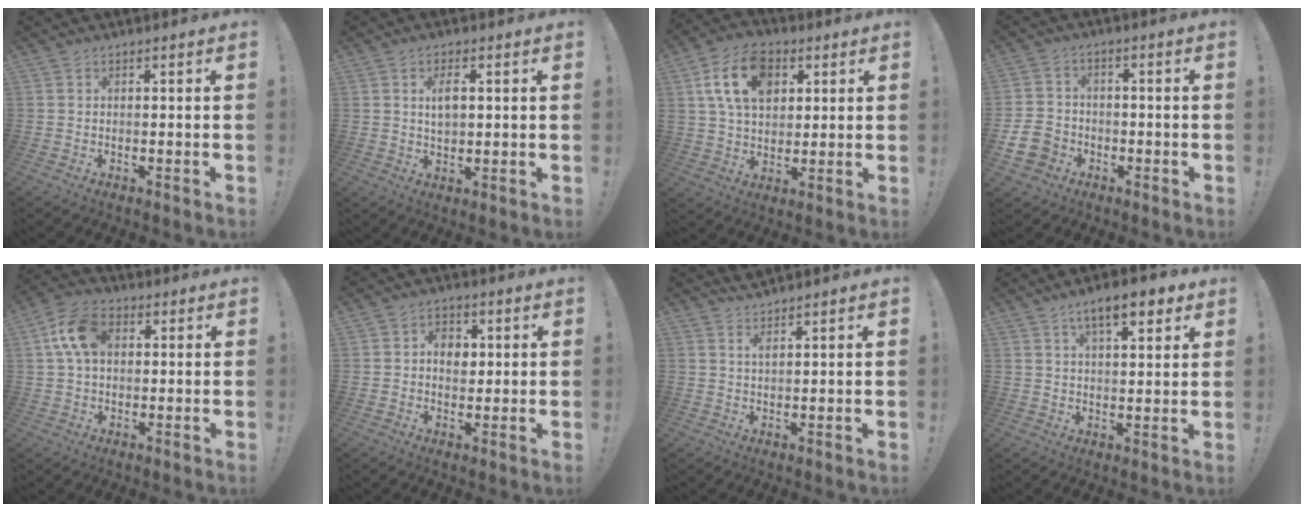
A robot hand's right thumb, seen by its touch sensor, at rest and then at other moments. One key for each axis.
{"total": 5.0, "fx": 1.1, "fy": 2.7, "fz": 4.1, "tx": -0.059, "ty": 0.000, "tz": 0.014}
{"total": 15.7, "fx": 6.0, "fy": 10.7, "fz": 9.8, "tx": -0.163, "ty": -0.008, "tz": 0.113}
{"total": 9.1, "fx": -3.8, "fy": 7.4, "fz": 3.6, "tx": -0.076, "ty": 0.022, "tz": -0.070}
{"total": 11.4, "fx": 2.6, "fy": 7.6, "fz": 8.2, "tx": -0.156, "ty": 0.015, "tz": 0.053}
{"total": 5.8, "fx": 0.4, "fy": 4.7, "fz": 3.4, "tx": -0.042, "ty": 0.004, "tz": 0.004}
{"total": 1.9, "fx": 1.8, "fy": -0.2, "fz": 0.8, "tx": -0.012, "ty": -0.012, "tz": 0.030}
{"total": 9.3, "fx": 5.1, "fy": 3.2, "fz": 7.1, "tx": -0.099, "ty": -0.020, "tz": 0.083}